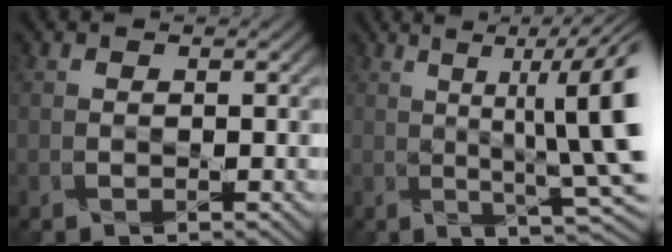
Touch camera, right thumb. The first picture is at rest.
{"total": 12.7, "force": [2.4, 3.3, 12.0], "torque": [-0.149, 0.010, 0.046]}